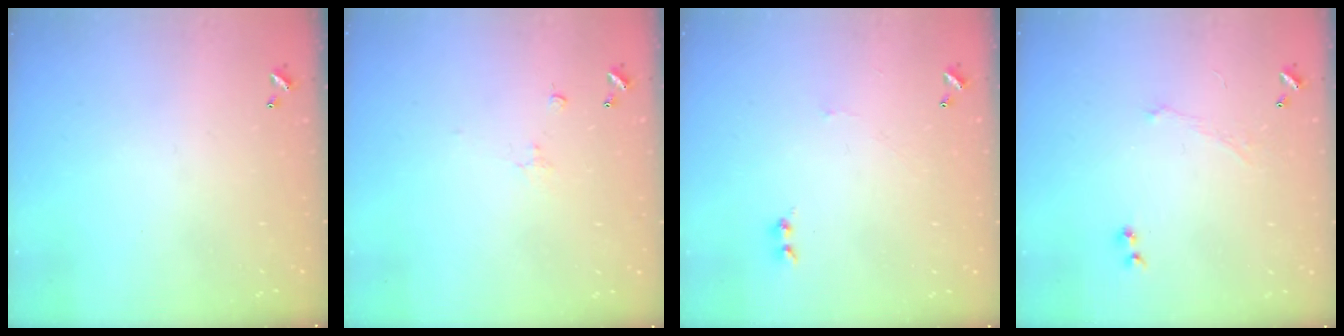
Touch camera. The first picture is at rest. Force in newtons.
{"total": 1.1, "press": 0.9, "slide": 0.5}
{"total": 1.5, "press": 1.4, "slide": 0.6}
{"total": 1.2, "press": 1.0, "slide": 0.8}